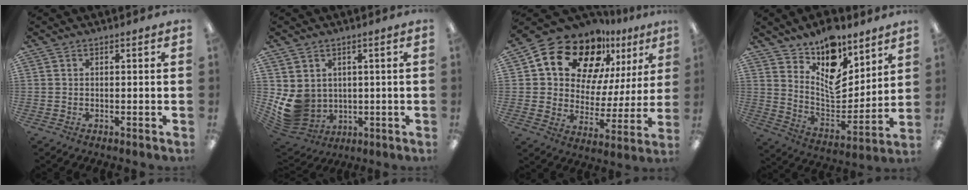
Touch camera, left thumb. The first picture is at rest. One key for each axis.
{"total": 9.4, "fx": 0.4, "fy": 8.6, "fz": 3.8, "tx": -0.098, "ty": -0.013, "tz": 0.020}
{"total": 17.8, "fx": 12.7, "fy": 10.4, "fz": 7.1, "tx": -0.138, "ty": -0.083, "tz": 0.229}
{"total": 13.6, "fx": 9.4, "fy": 7.2, "fz": 6.7, "tx": -0.092, "ty": -0.082, "tz": 0.169}